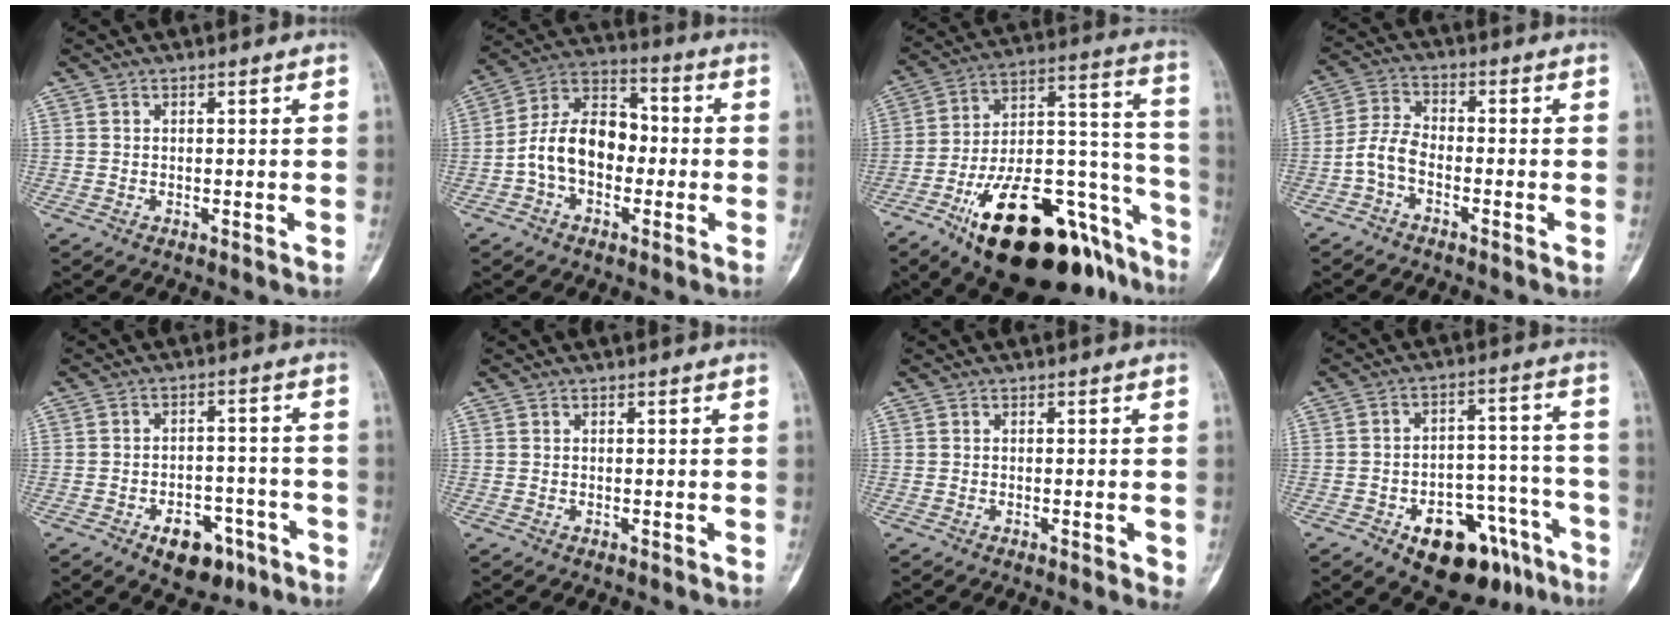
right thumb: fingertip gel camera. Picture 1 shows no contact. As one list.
[{"total": 13.3, "force": [-2.0, 9.1, 9.5], "torque": [-0.145, 0.046, -0.048]}, {"total": 32.1, "force": [-17.8, 13.9, 22.8], "torque": [-0.269, 0.108, -0.274]}, {"total": 5.6, "force": [-2.4, 3.5, 3.7], "torque": [-0.068, 0.022, -0.062]}, {"total": 9.6, "force": [-5.3, 5.9, 5.4], "torque": [-0.043, 0.040, -0.069]}, {"total": 0.0}, {"total": 2.3, "force": [-0.5, 0.7, 2.1], "torque": [-0.019, -0.005, -0.006]}, {"total": 16.9, "force": [-9.6, 9.0, 10.6], "torque": [-0.098, 0.081, -0.131]}]